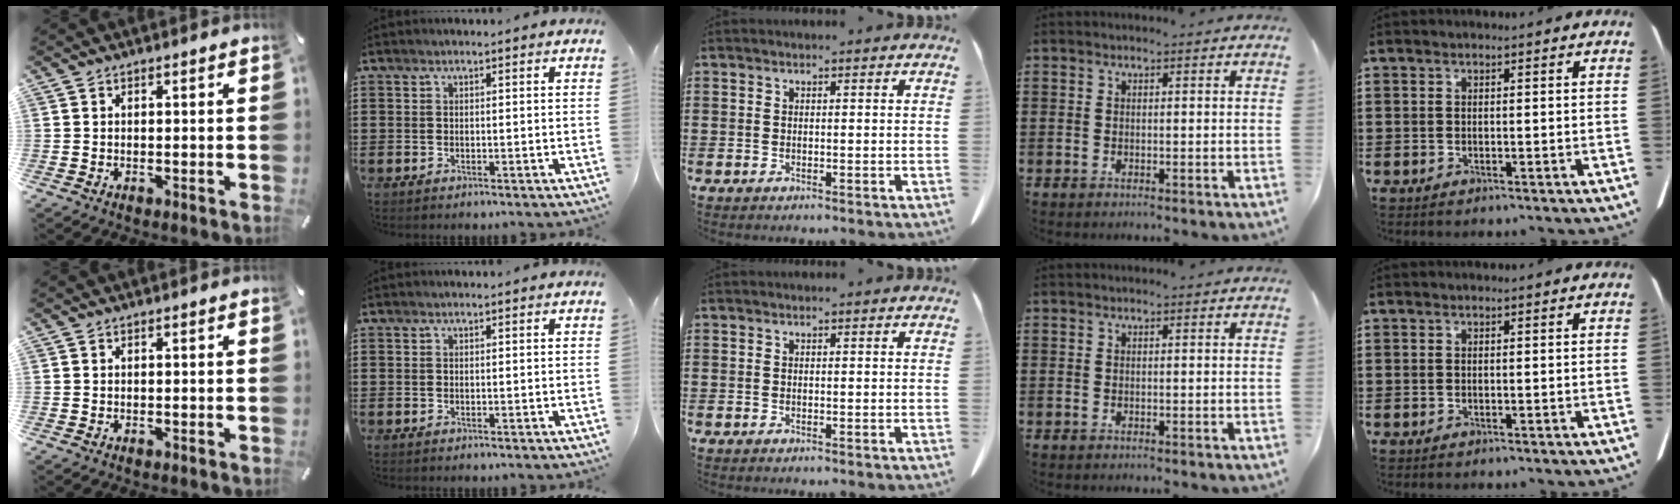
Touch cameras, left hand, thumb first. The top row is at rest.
{}